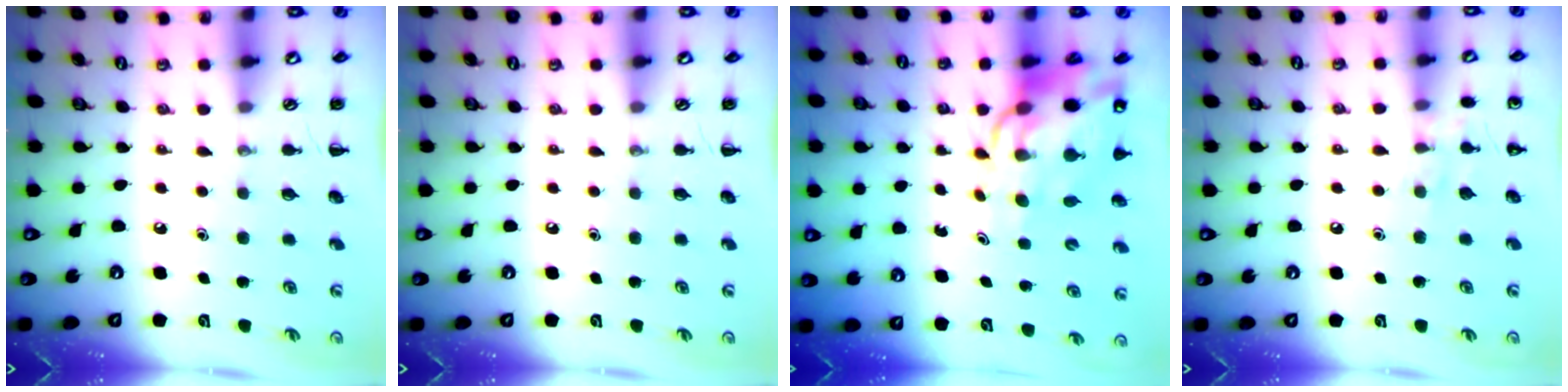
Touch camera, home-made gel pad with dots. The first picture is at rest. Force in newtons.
{"total": 0.0}
{"total": 14.1, "press": 13.5, "slide": 4.0}
{"total": 6.8, "press": 6.6, "slide": 1.9}